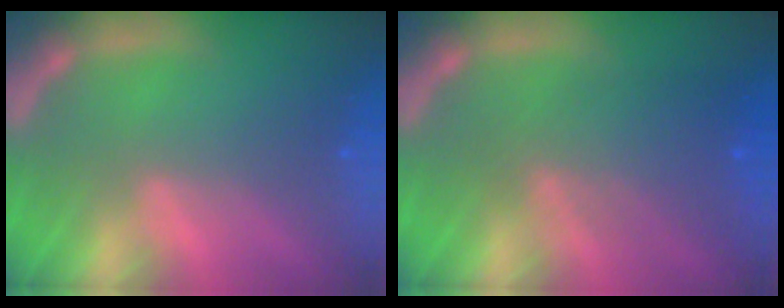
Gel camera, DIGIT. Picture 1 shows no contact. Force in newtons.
{"total": 5.6}